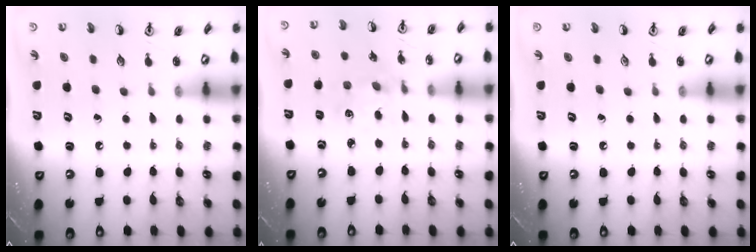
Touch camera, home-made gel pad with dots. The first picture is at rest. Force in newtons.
{"total": 1.8, "press": 1.8, "slide": 0.2}
{"total": 0.0}